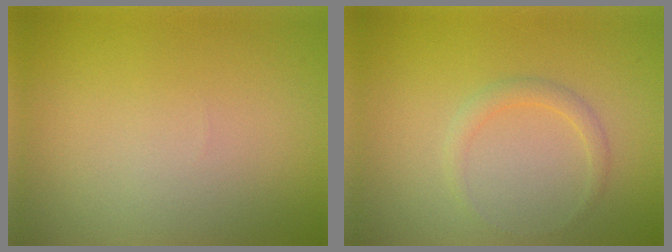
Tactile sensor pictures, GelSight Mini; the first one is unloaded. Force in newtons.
{"total": 1.3, "press": 1.3, "slide": 0.1}